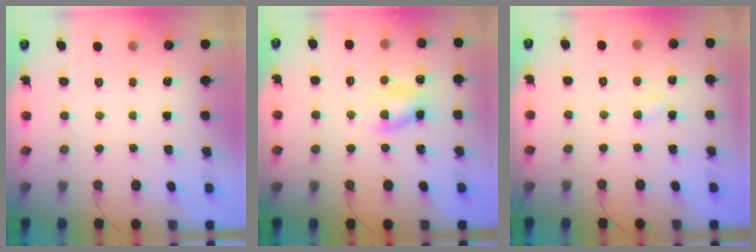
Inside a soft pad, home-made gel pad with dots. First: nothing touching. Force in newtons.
{"total": 8.1, "press": 7.9, "slide": 1.9}
{"total": 1.8, "press": 1.5, "slide": 0.9}